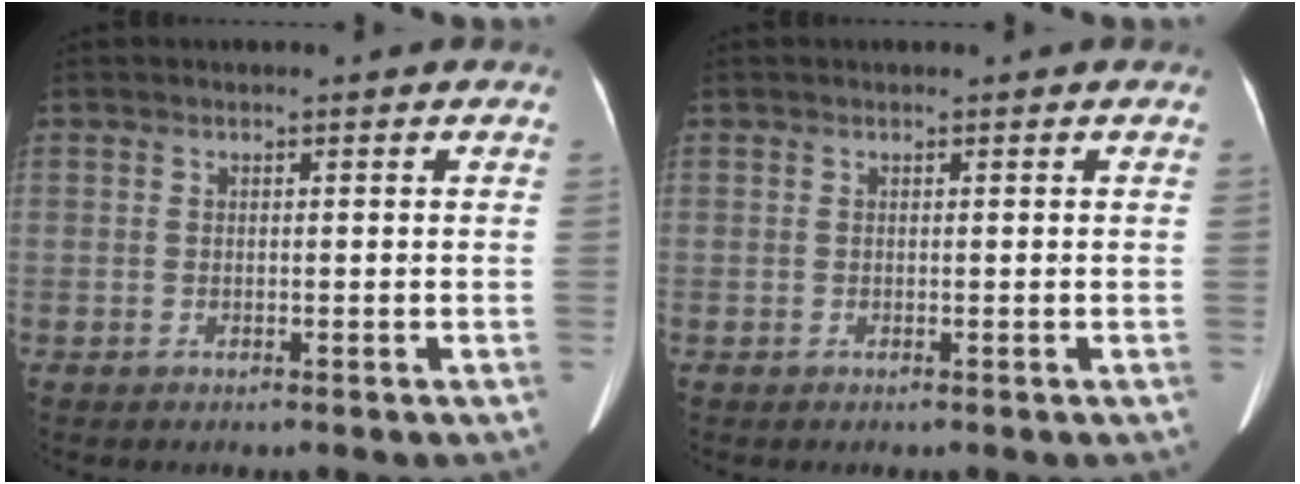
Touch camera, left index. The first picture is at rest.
{"total": 0.0}